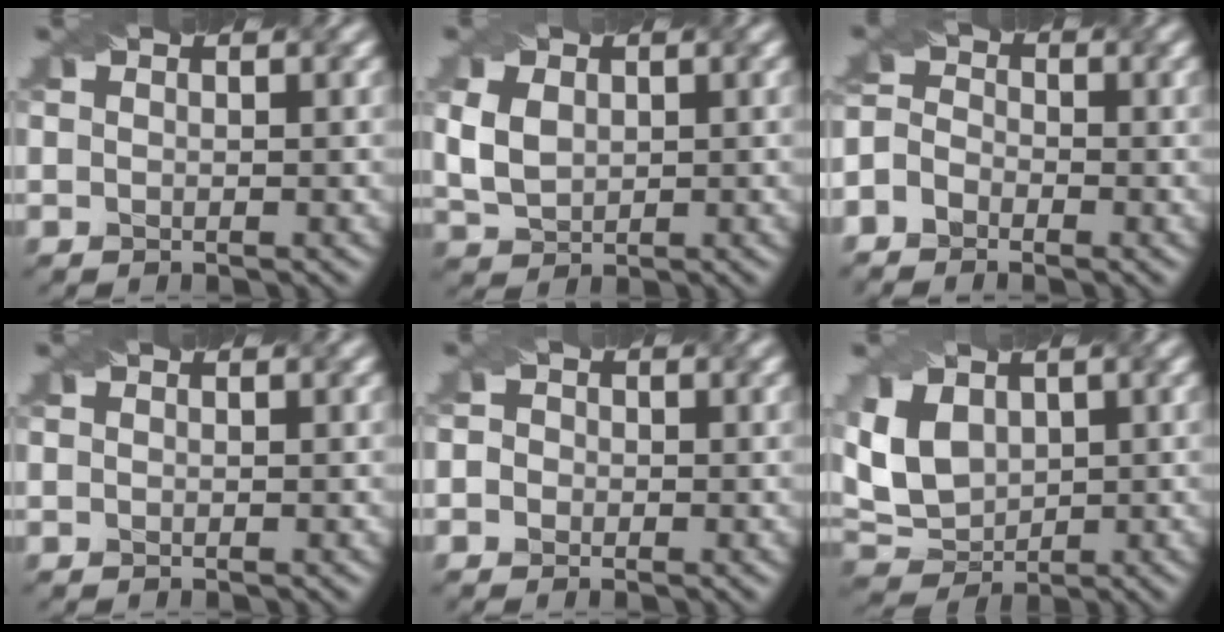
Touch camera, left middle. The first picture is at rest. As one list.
[{"total": 3.2, "force": [0.5, 2.4, 2.1], "torque": [-0.057, 0.001, 0.014]}, {"total": 3.2, "force": [-1.9, 2.2, 1.3], "torque": [-0.021, 0.014, -0.040]}, {"total": 0.0}, {"total": 2.5, "force": [0.2, 2.2, 1.1], "torque": [-0.001, 0.024, -0.023]}, {"total": 4.9, "force": [0.9, 3.5, 3.2], "torque": [-0.077, 0.001, 0.018]}]